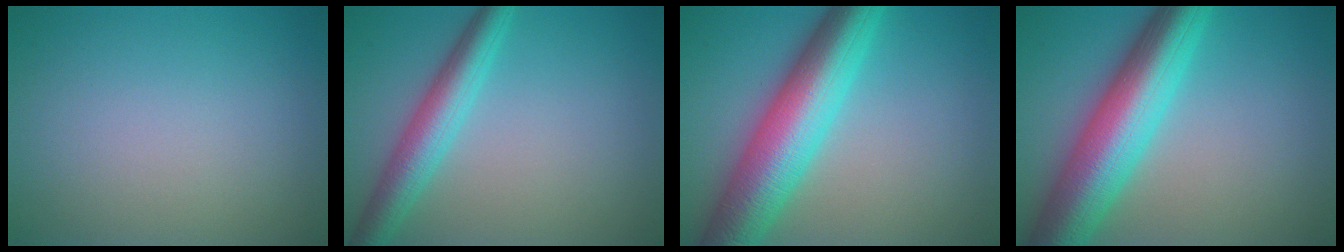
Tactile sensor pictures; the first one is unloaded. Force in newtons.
{"total": 4.6, "press": 4.6, "slide": 0.2}
{"total": 10.1, "press": 10.1, "slide": 0.1}
{"total": 10.2, "press": 10.2, "slide": 0.3}